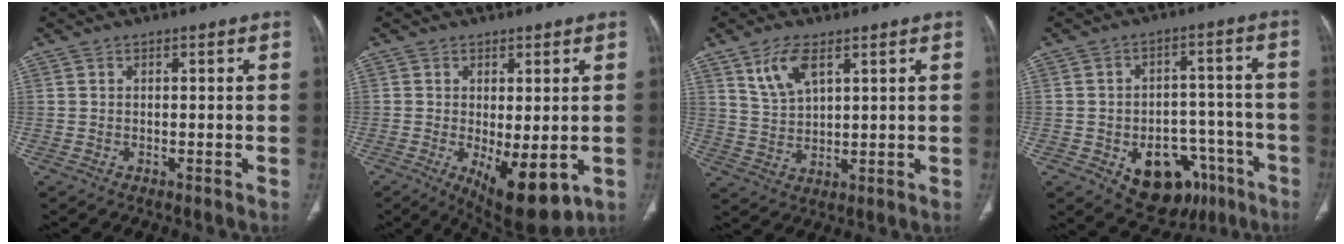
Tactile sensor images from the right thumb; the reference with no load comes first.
{"total": 10.6, "force": [-2.8, 4.2, 9.4], "torque": [-0.133, -0.021, -0.025]}
{"total": 6.9, "force": [3.9, 3.1, 4.8], "torque": [-0.089, -0.018, 0.084]}
{"total": 15.3, "force": [-7.4, 10.2, 8.7], "torque": [-0.078, 0.047, -0.092]}